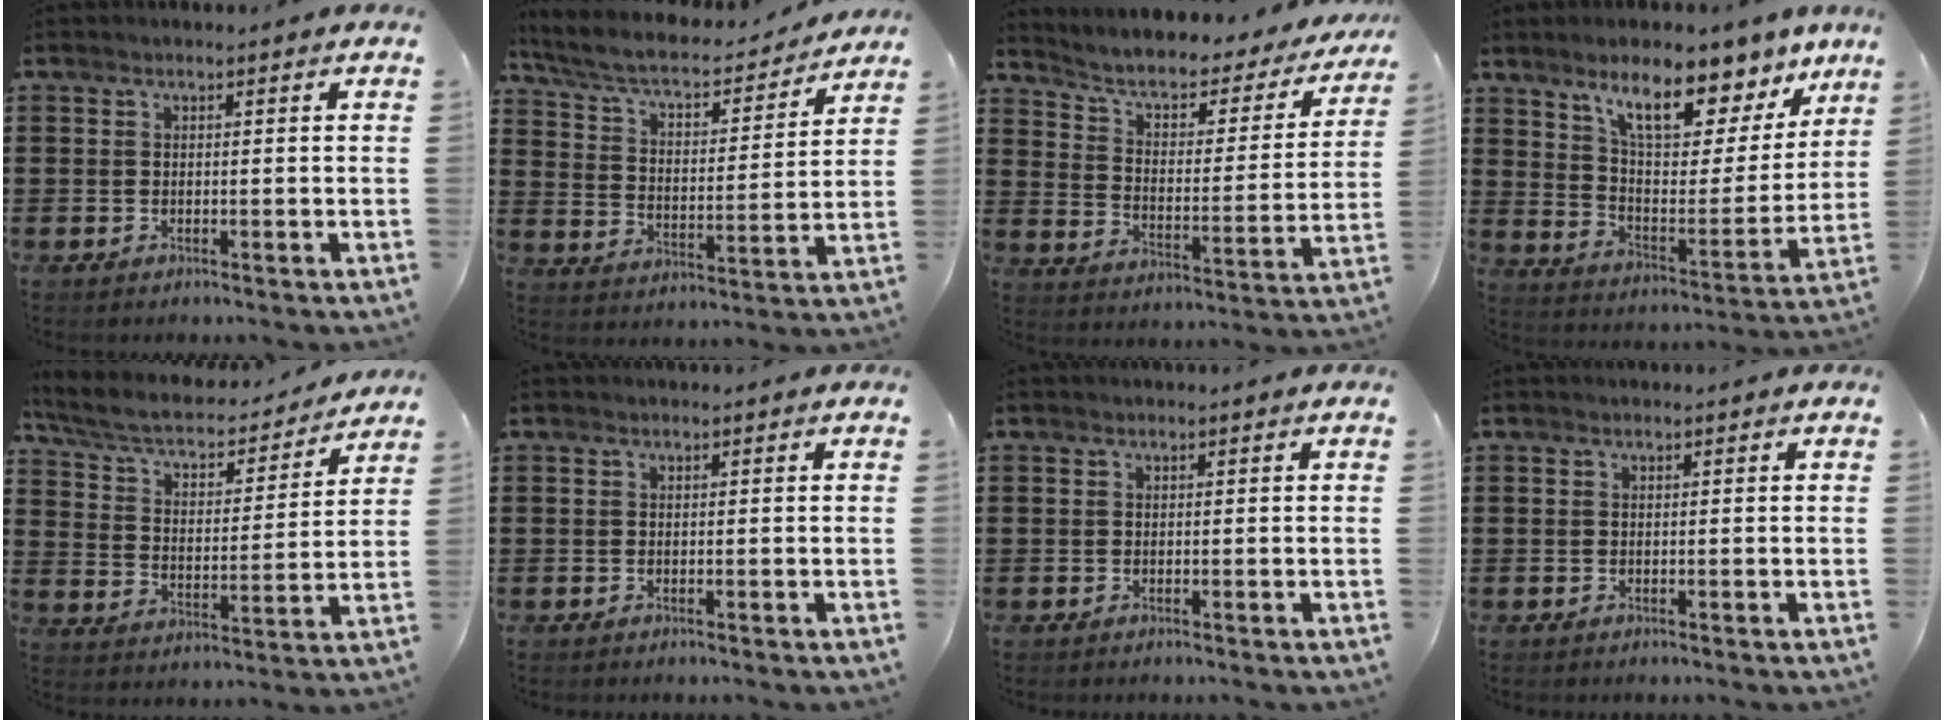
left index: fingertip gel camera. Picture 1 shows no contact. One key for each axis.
{"total": 5.9, "fx": 5.1, "fy": 1.2, "fz": 2.6, "tx": -0.075, "ty": -0.033, "tz": 0.082}
{"total": 4.5, "fx": 3.1, "fy": 1.9, "fz": 2.7, "tx": -0.068, "ty": -0.023, "tz": 0.043}
{"total": 12.0, "fx": 9.5, "fy": 3.2, "fz": 6.7, "tx": -0.135, "ty": -0.053, "tz": 0.161}
{"total": 5.6, "fx": 4.6, "fy": 1.5, "fz": 2.6, "tx": -0.072, "ty": -0.033, "tz": 0.075}
{"total": 0.0}
{"total": 0.0}
{"total": 0.0}